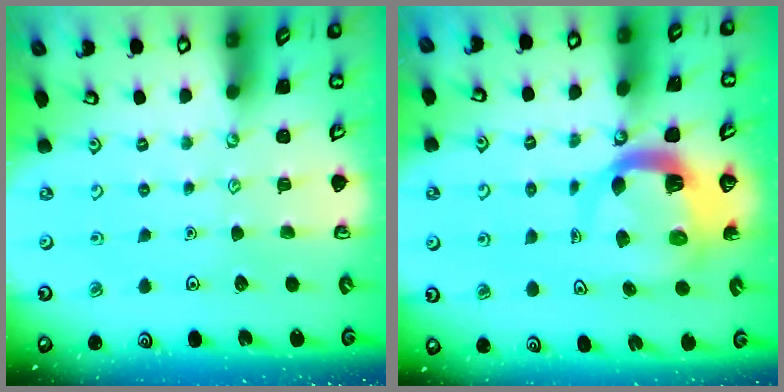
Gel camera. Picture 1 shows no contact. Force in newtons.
{"total": 7.1, "press": 7.0, "slide": 0.7}